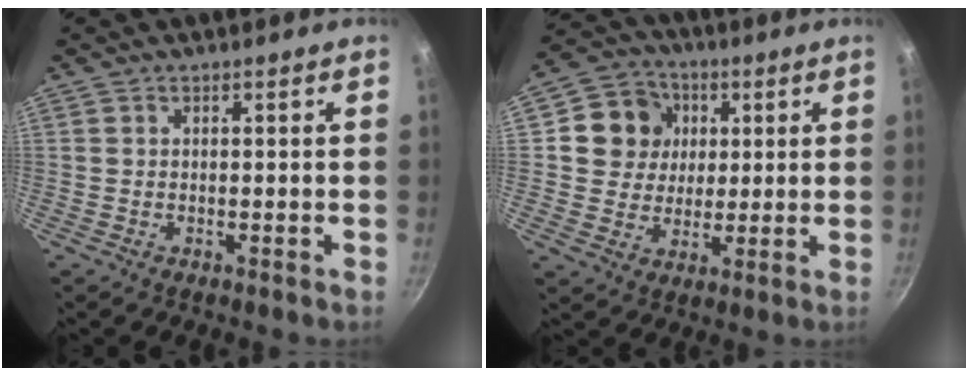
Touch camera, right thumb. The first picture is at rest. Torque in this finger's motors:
{"motor_torque": [1.16, 1.01, 0.88, -0.17, 0.03]}